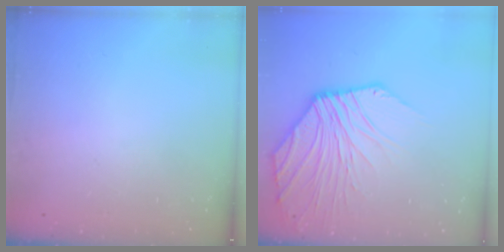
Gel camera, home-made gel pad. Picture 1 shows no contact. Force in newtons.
{"total": 6.3, "press": 6.2, "slide": 1.2}